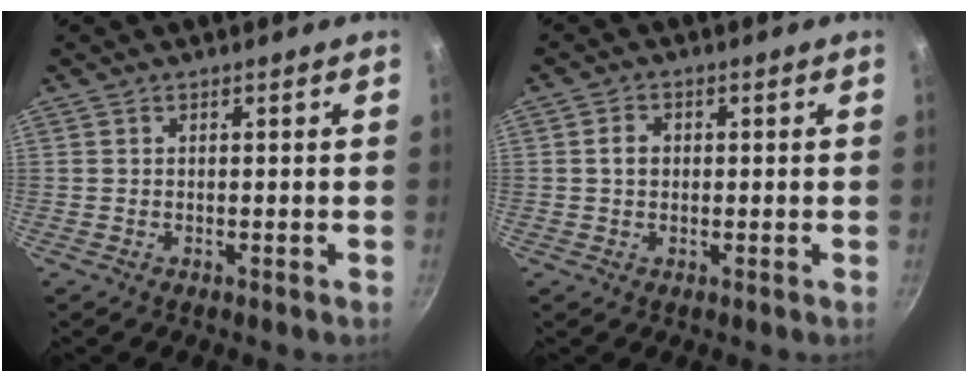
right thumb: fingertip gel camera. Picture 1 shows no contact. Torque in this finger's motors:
{"motor_torque": [-0.02, 0.13, 0.37, -0.24, -0.08]}